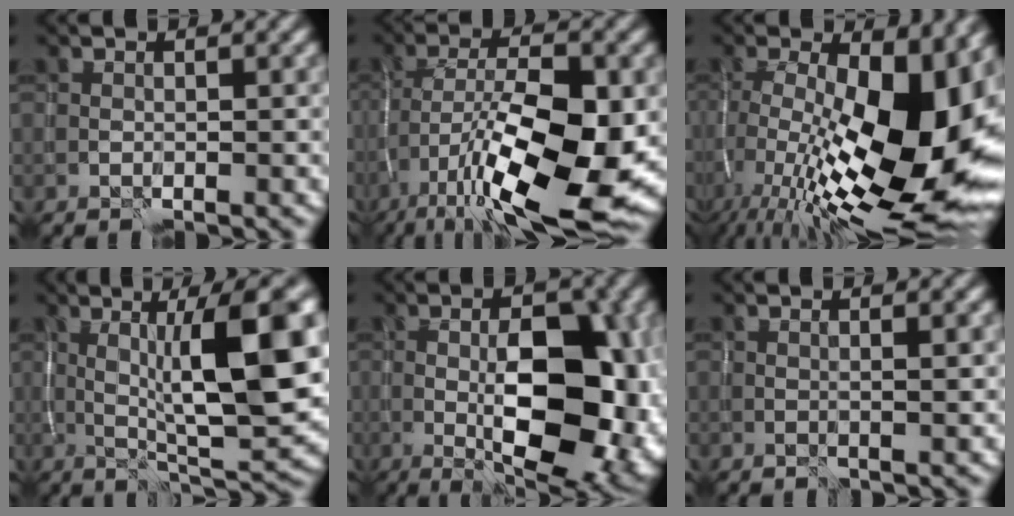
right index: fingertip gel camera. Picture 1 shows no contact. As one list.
[{"total": 14.9, "force": [-5.9, 5.2, 12.6], "torque": [-0.225, -0.010, -0.100]}, {"total": 18.9, "force": [-4.0, 7.6, 16.8], "torque": [-0.276, -0.009, -0.064]}, {"total": 11.5, "force": [1.6, 2.5, 11.1], "torque": [-0.161, 0.004, 0.032]}, {"total": 12.1, "force": [-1.2, 5.9, 10.5], "torque": [-0.145, -0.002, -0.014]}, {"total": 1.4, "force": [0.2, 0.2, 1.3], "torque": [-0.022, 0.000, 0.002]}]